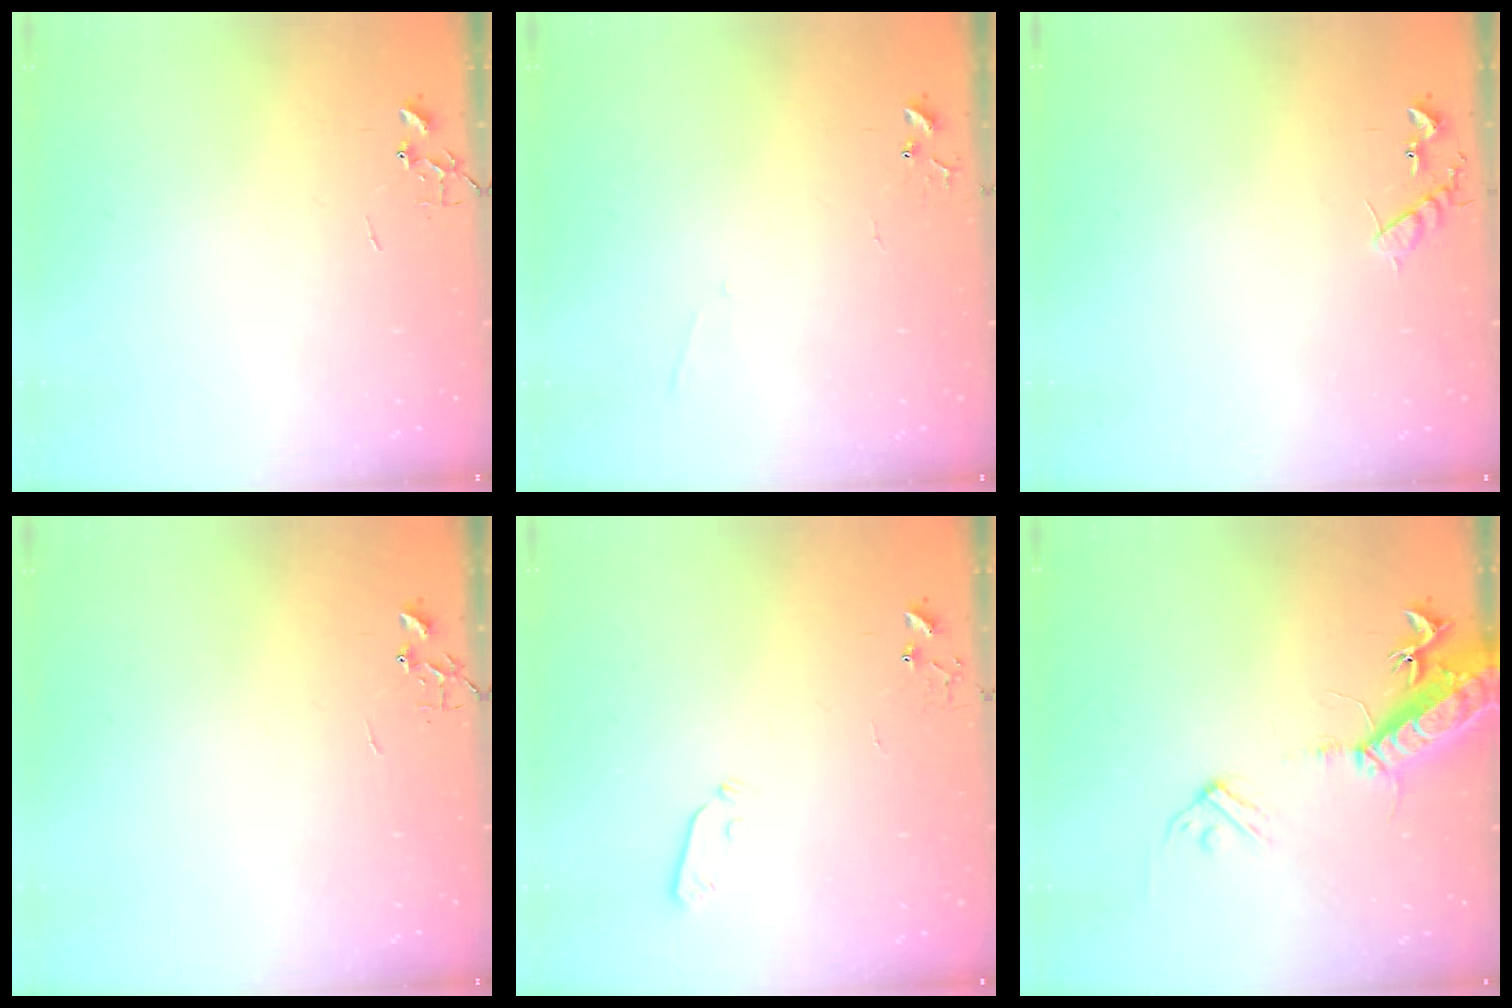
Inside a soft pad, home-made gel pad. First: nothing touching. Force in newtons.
{"total": 3.8, "press": 3.7, "slide": 0.6}
{"total": 7.6, "press": 7.6, "slide": 0.4}
{"total": 0.0}
{"total": 3.5, "press": 3.3, "slide": 1.0}
{"total": 17.3, "press": 16.8, "slide": 3.9}